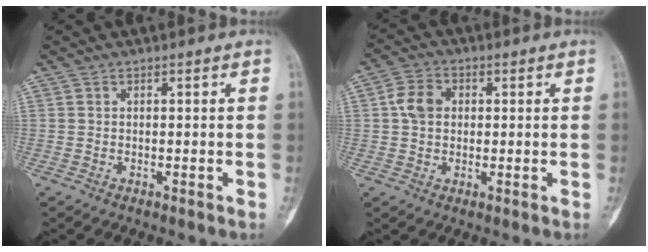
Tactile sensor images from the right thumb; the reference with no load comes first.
{"total": 5.9, "force": [0.9, 4.6, 3.6], "torque": [-0.055, 0.008, 0.011]}